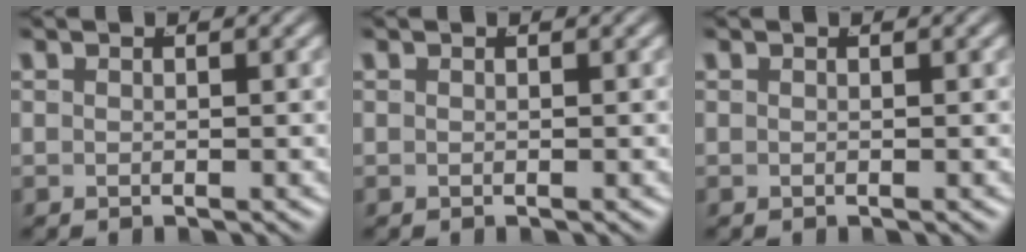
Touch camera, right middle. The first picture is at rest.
{"total": 0.0}
{"total": 0.0}